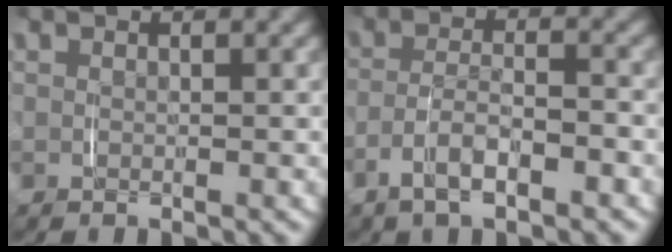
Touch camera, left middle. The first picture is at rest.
{"total": 3.6, "force": [-2.0, 1.4, 2.6], "torque": [-0.047, 0.003, -0.038]}